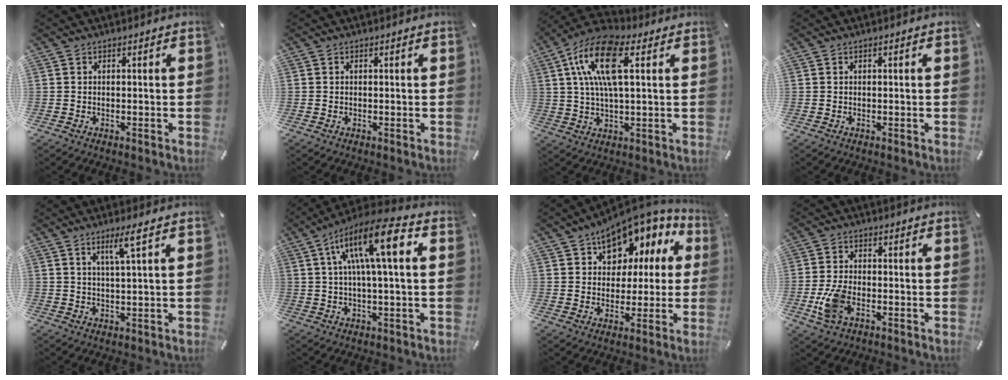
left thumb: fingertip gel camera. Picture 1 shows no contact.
{"total": 0.0}
{"total": 14.7, "force": [5.0, 6.1, 12.4], "torque": [-0.257, 0.001, 0.086]}
{"total": 0.0}
{"total": 5.4, "force": [2.7, 0.3, 4.7], "torque": [-0.098, -0.001, 0.044]}
{"total": 15.3, "force": [4.3, 4.3, 14.0], "torque": [-0.242, 0.002, 0.066]}
{"total": 10.2, "force": [6.2, 7.2, 3.6], "torque": [-0.061, -0.050, 0.115]}
{"total": 7.5, "force": [-2.4, 4.4, 5.6], "torque": [-0.128, 0.000, -0.044]}